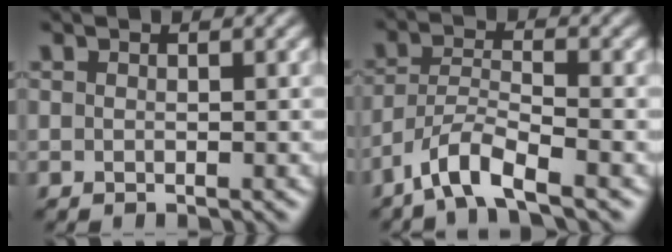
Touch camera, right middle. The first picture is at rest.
{"total": 4.7, "force": [-3.4, 1.0, 3.0], "torque": [-0.057, 0.001, -0.073]}